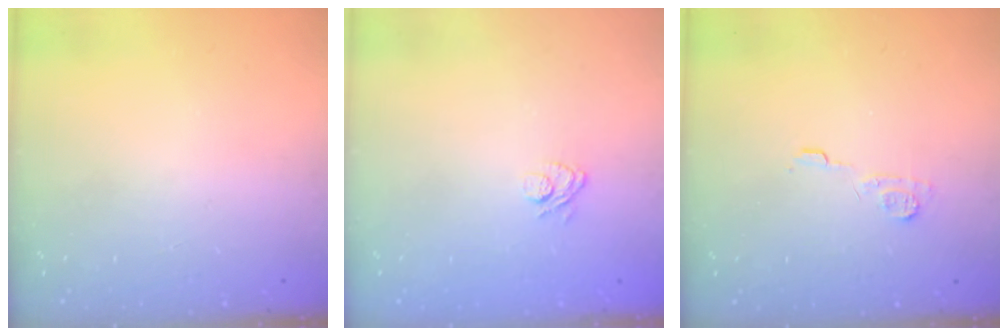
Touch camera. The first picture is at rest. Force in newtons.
{"total": 6.1, "press": 5.9, "slide": 1.3}
{"total": 5.8, "press": 5.8, "slide": 0.6}